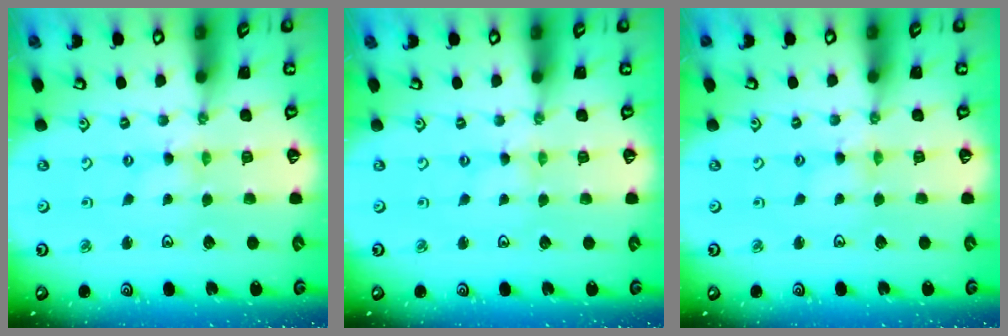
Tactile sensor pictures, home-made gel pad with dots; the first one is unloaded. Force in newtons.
{"total": 0.0}
{"total": 2.3, "press": 2.3, "slide": 0.3}